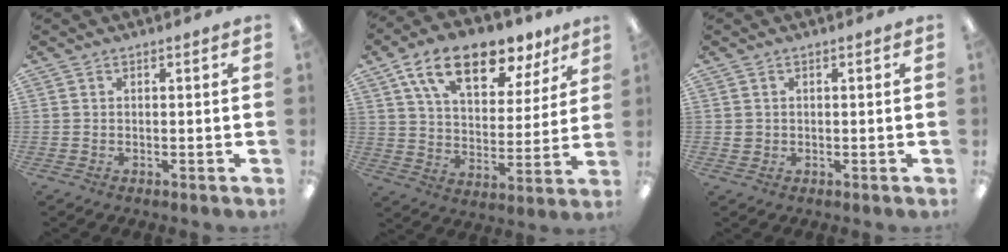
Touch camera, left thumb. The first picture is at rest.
{"total": 16.8, "force": [10.8, 8.3, 9.8], "torque": [-0.158, -0.052, 0.187]}
{"total": 1.2, "force": [0.2, 1.2, 0.0], "torque": [-0.003, 0.004, 0.003]}